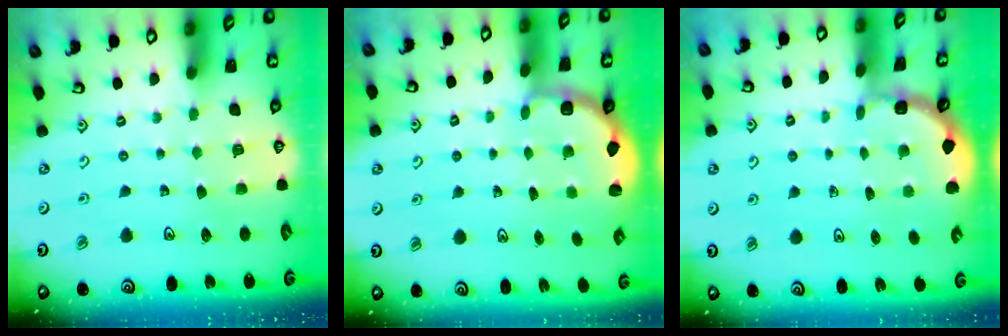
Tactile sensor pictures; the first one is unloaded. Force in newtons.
{"total": 3.0, "press": 2.2, "slide": 2.0}
{"total": 1.5, "press": 1.5, "slide": 0.1}